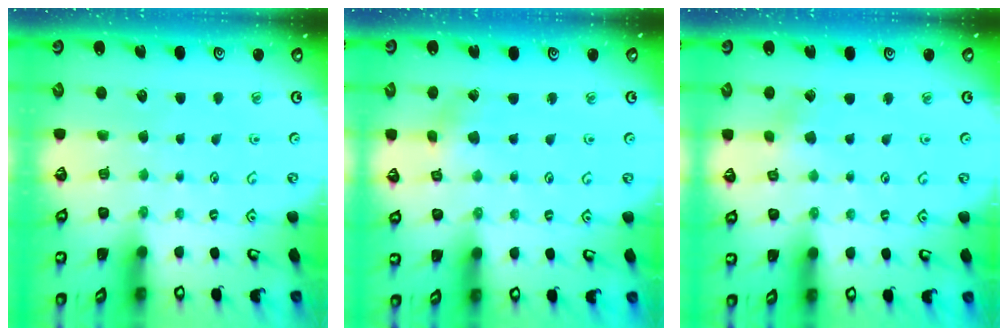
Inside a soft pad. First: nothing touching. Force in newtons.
{"total": 2.3, "press": 2.3, "slide": 0.3}
{"total": 2.2, "press": 2.2, "slide": 0.1}